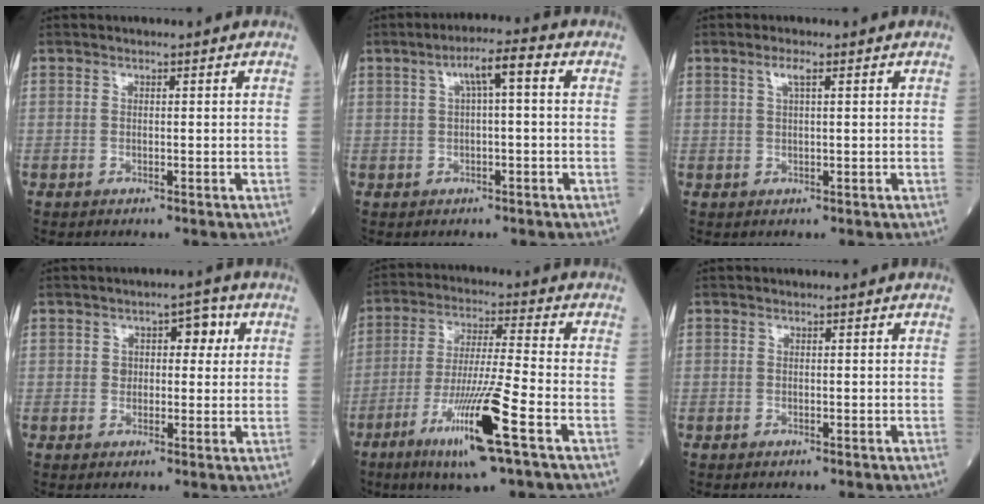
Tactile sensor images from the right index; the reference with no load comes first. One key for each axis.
{"total": 4.9, "fx": 1.1, "fy": 0.6, "fz": 4.8, "tx": -0.082, "ty": 0.020, "tz": 0.017}
{"total": 1.8, "fx": 0.9, "fy": 0.1, "fz": 1.6, "tx": -0.037, "ty": 0.006, "tz": 0.016}
{"total": 4.4, "fx": 1.3, "fy": 2.6, "fz": 3.3, "tx": -0.039, "ty": 0.019, "tz": 0.018}
{"total": 13.5, "fx": -6.4, "fy": -0.6, "fz": 11.9, "tx": -0.234, "ty": -0.024, "tz": -0.116}
{"total": 0.0}